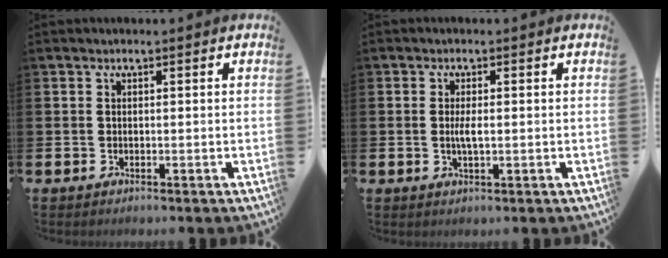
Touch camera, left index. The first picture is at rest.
{"total": 2.1, "force": [0.0, 0.6, 2.0], "torque": [-0.035, -0.002, -0.002]}